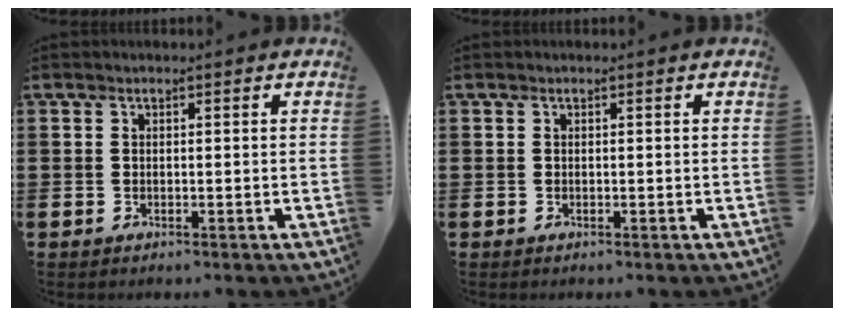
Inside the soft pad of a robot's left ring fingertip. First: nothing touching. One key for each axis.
{"total": 0.0}